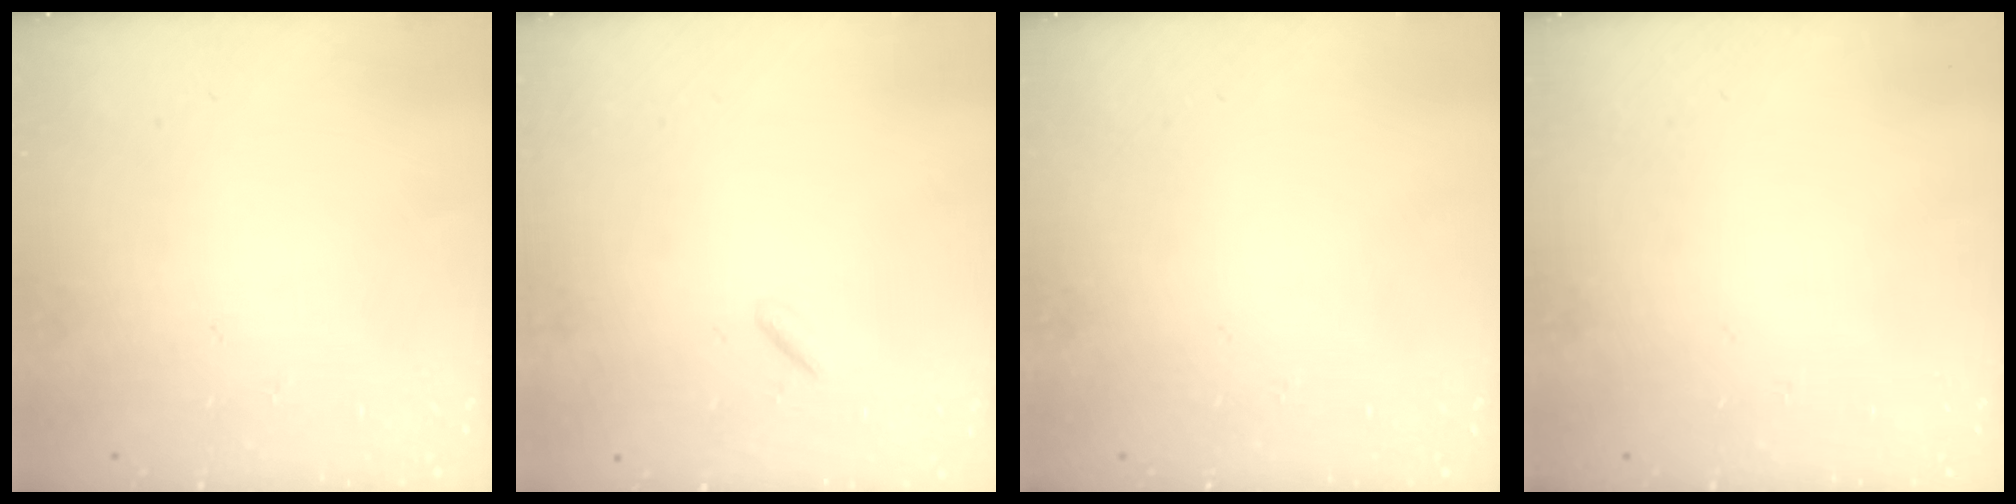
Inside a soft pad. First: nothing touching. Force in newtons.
{"total": 0.9, "press": 0.8, "slide": 0.4}
{"total": 0.0}
{"total": 0.0}